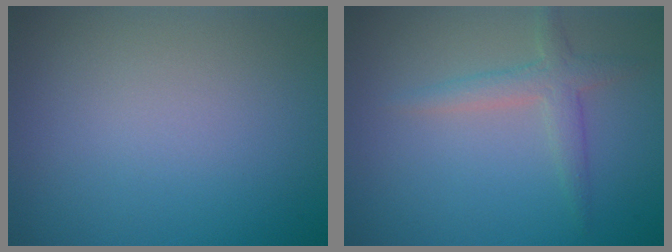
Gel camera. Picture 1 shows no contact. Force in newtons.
{"total": 2.5, "press": 2.5, "slide": 0.1}